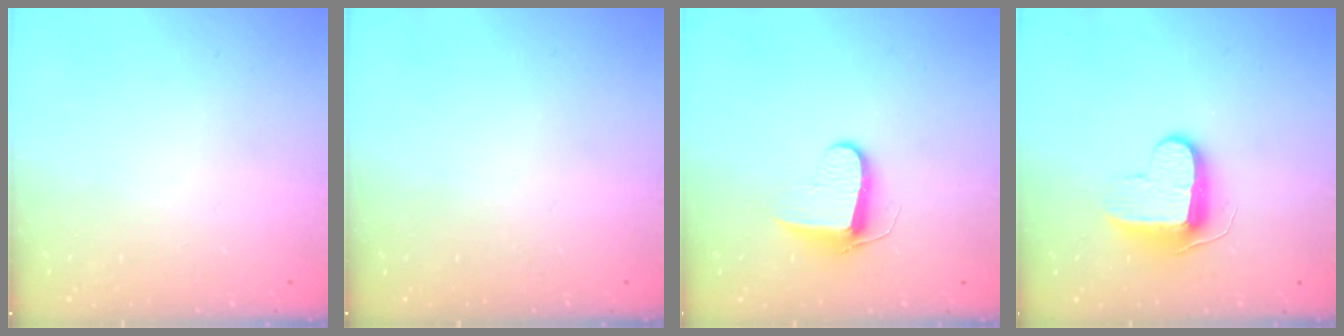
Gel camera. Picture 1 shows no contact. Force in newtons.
{"total": 0.0}
{"total": 8.1, "press": 8.1, "slide": 0.9}
{"total": 10.5, "press": 10.4, "slide": 1.0}